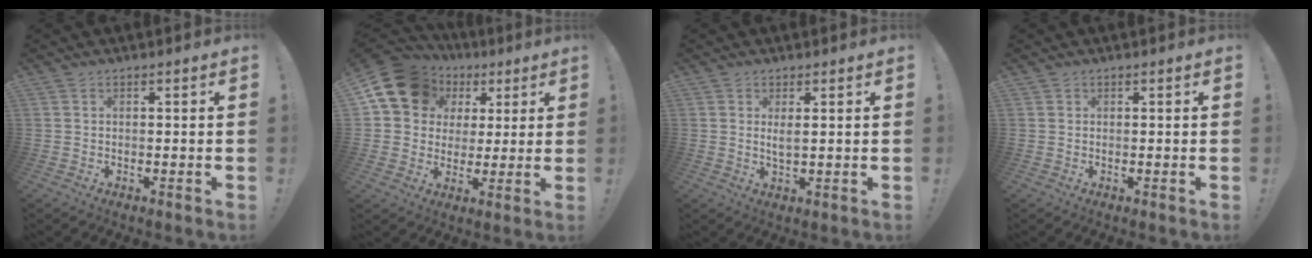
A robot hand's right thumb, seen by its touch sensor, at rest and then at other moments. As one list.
[{"total": 14.5, "force": [6.0, 11.9, 5.7], "torque": [-0.087, -0.023, 0.122]}, {"total": 2.6, "force": [0.9, 0.4, 2.4], "torque": [-0.040, -0.006, 0.015]}, {"total": 0.0}]